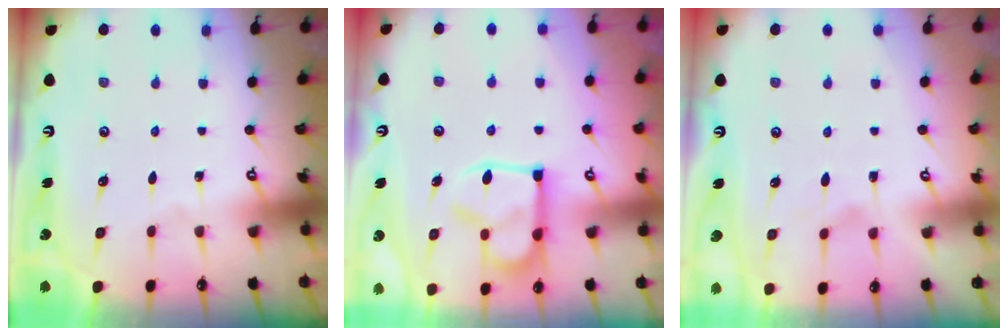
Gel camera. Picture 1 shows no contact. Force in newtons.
{"total": 9.0, "press": 8.9, "slide": 1.2}
{"total": 2.9, "press": 2.7, "slide": 1.0}